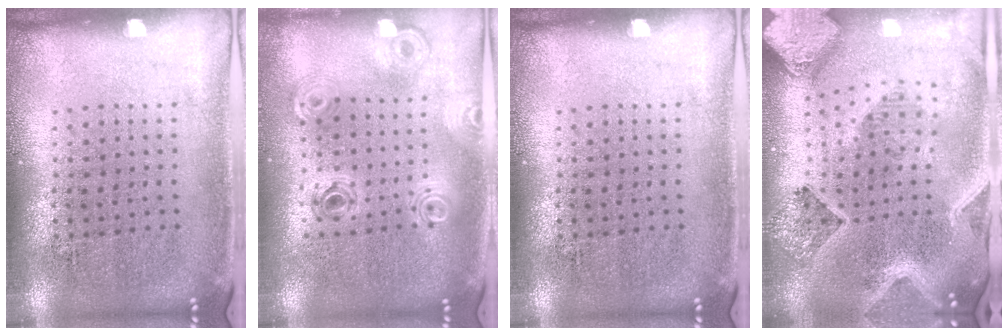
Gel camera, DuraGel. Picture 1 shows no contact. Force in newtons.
{"total": 0.8, "press": 0.8, "slide": 0.1}
{"total": 0.0}
{"total": 3.3, "press": 2.8, "slide": 1.8}